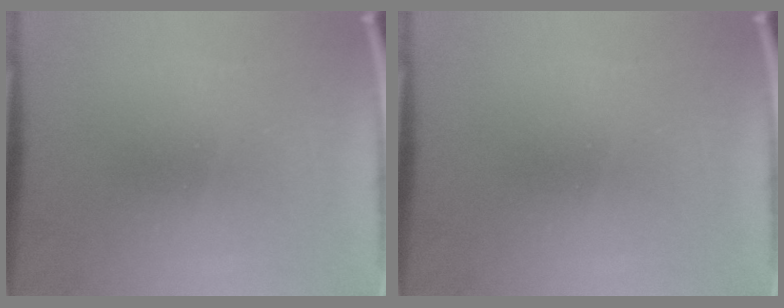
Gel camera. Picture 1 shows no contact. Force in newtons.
{"total": 0.0}